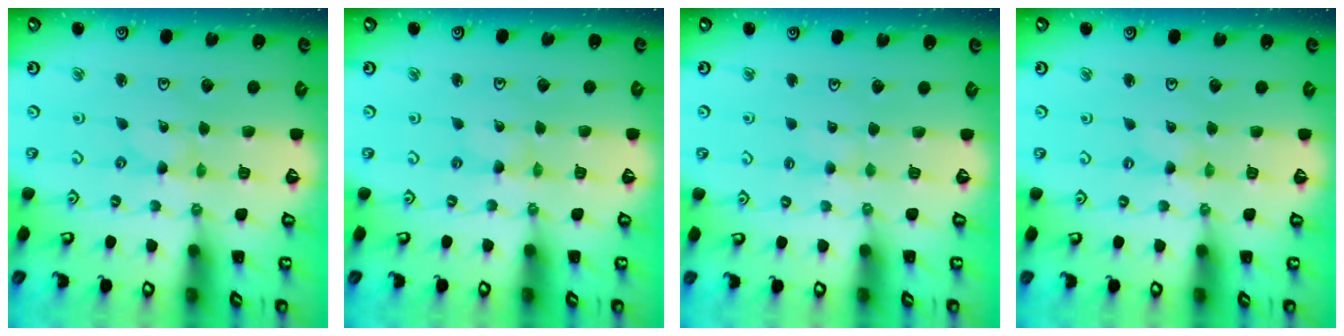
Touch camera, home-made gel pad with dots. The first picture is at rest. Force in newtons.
{"total": 1.1, "press": 1.1, "slide": 0.1}
{"total": 1.7, "press": 1.6, "slide": 0.4}
{"total": 0.0}